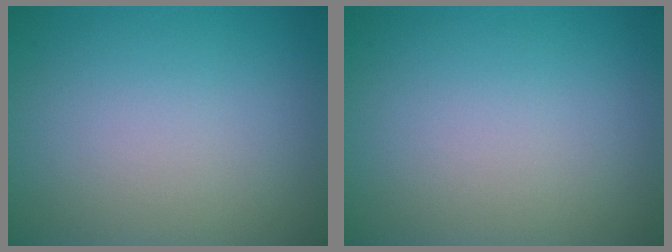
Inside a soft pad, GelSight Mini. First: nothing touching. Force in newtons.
{"total": 0.0}